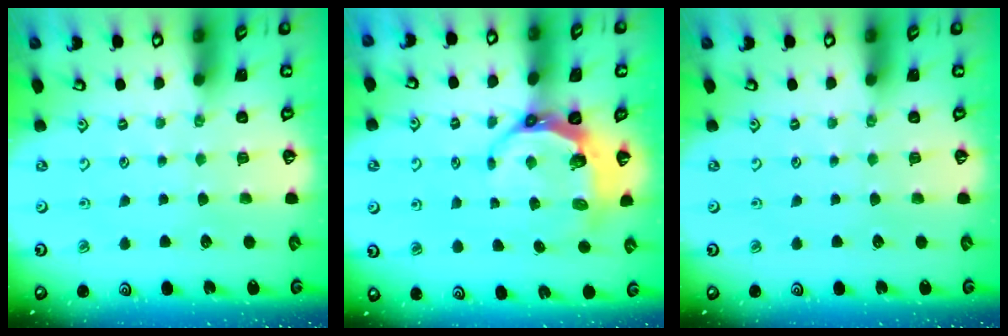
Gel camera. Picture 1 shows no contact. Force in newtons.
{"total": 8.0, "press": 6.9, "slide": 3.9}
{"total": 0.0}